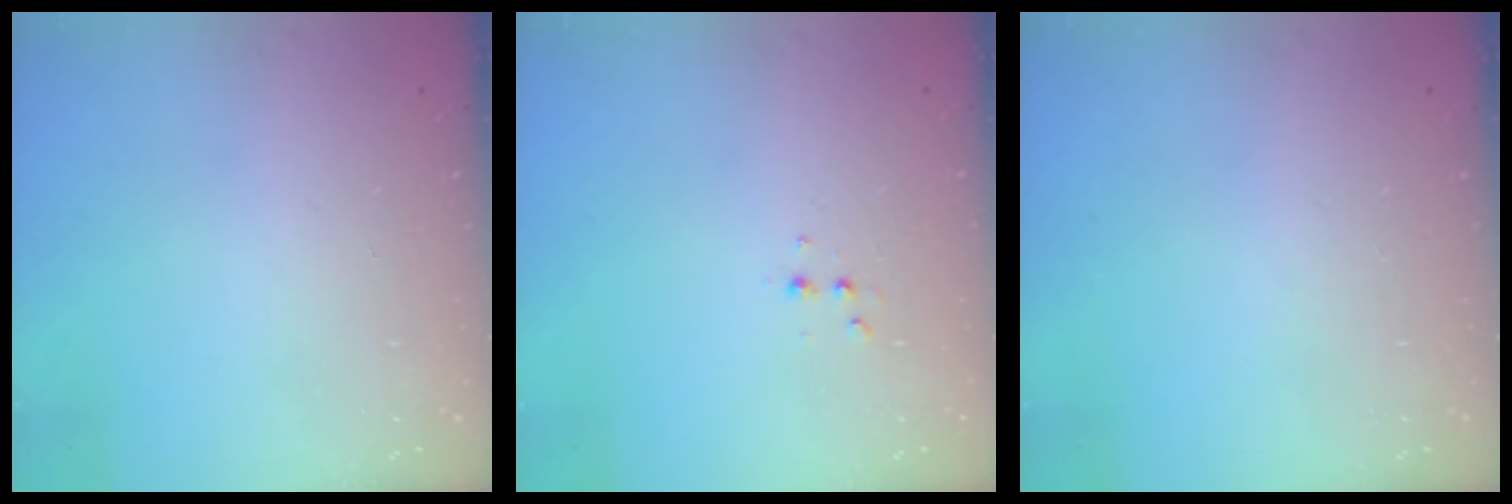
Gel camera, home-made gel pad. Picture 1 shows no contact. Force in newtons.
{"total": 2.6, "press": 2.5, "slide": 0.8}
{"total": 0.0}